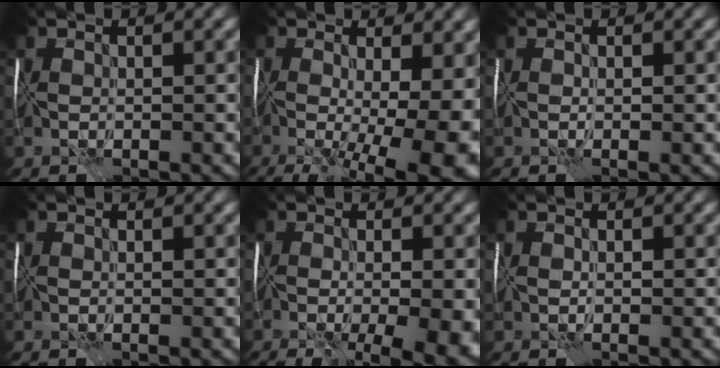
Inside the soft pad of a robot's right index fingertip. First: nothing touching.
{"total": 14.7, "force": [-2.3, 5.7, 13.3], "torque": [-0.183, -0.036, -0.006]}
{"total": 0.7, "force": [0.1, 0.0, 0.7], "torque": [-0.006, 0.001, -0.001]}
{"total": 1.1, "force": [0.5, 0.4, 0.8], "torque": [-0.013, 0.006, 0.008]}
{"total": 10.0, "force": [-3.3, 3.7, 8.7], "torque": [-0.130, -0.031, -0.022]}
{"total": 1.0, "force": [0.0, 0.3, 0.9], "torque": [-0.015, -0.001, 0.003]}